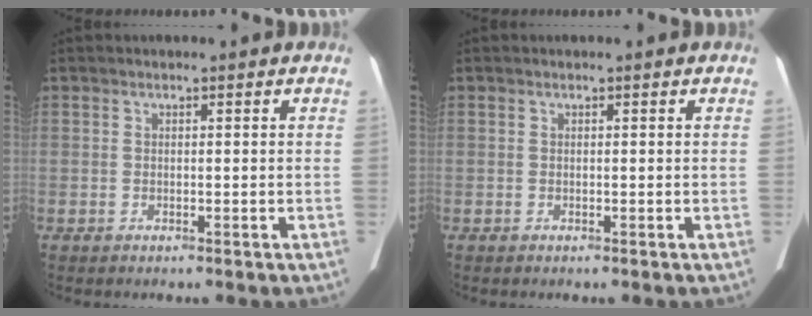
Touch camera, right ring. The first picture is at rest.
{"total": 0.0}